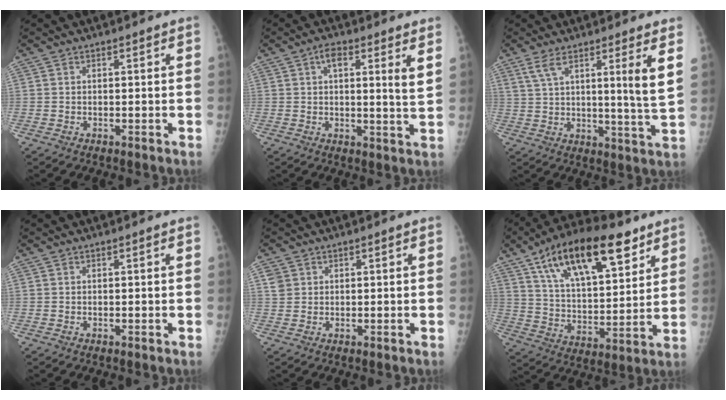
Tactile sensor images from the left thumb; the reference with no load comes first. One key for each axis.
{"total": 7.2, "fx": 3.3, "fy": 1.5, "fz": 6.3, "tx": -0.086, "ty": -0.018, "tz": 0.040}
{"total": 10.2, "fx": 4.8, "fy": -0.2, "fz": 9.0, "tx": -0.155, "ty": -0.041, "tz": 0.081}
{"total": 0.0}
{"total": 2.4, "fx": 1.0, "fy": 2.1, "fz": 0.6, "tx": 0.001, "ty": -0.004, "tz": 0.018}
{"total": 23.3, "fx": 13.1, "fy": 9.7, "fz": 16.7, "tx": -0.251, "ty": -0.031, "tz": 0.226}